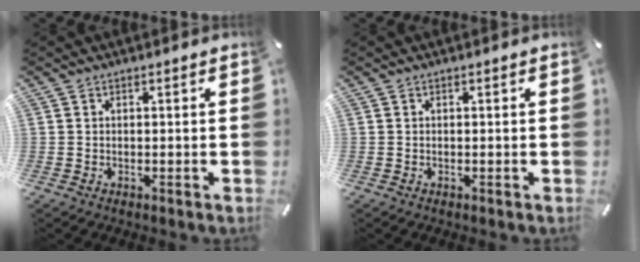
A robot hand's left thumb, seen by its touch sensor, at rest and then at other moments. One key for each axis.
{"total": 0.0}